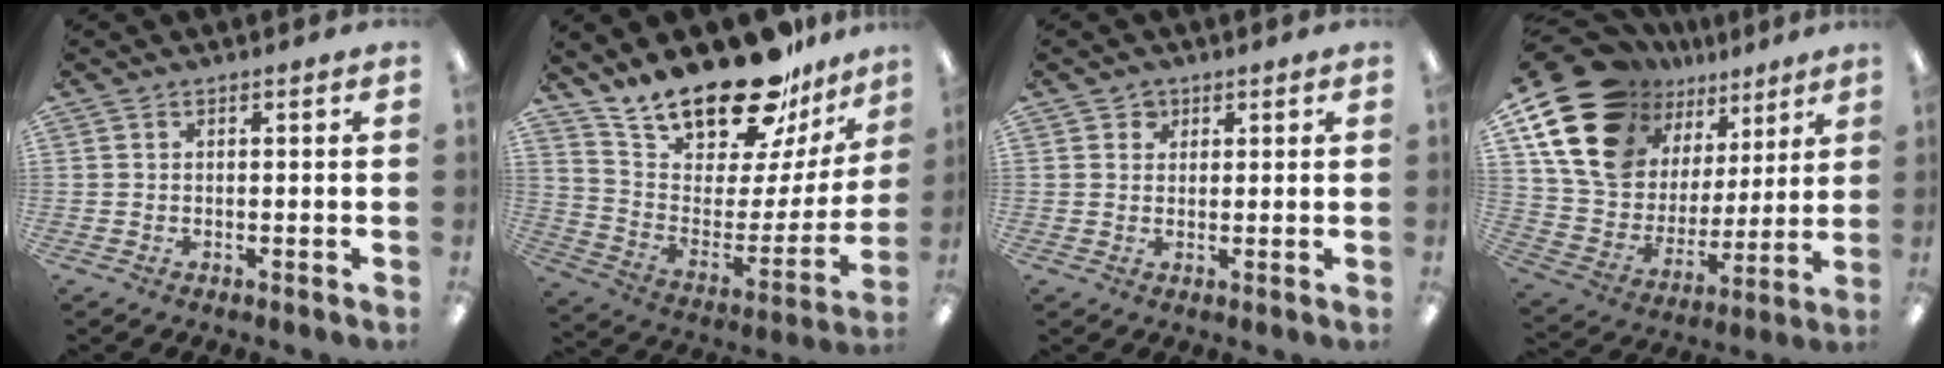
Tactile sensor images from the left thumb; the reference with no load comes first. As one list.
[{"total": 21.6, "force": [19.1, 6.1, 7.9], "torque": [-0.133, -0.149, 0.332]}, {"total": 2.2, "force": [1.2, 1.8, 0.2], "torque": [0.001, 0.002, 0.020]}, {"total": 20.2, "force": [12.8, 13.1, 8.7], "torque": [-0.184, -0.073, 0.247]}]